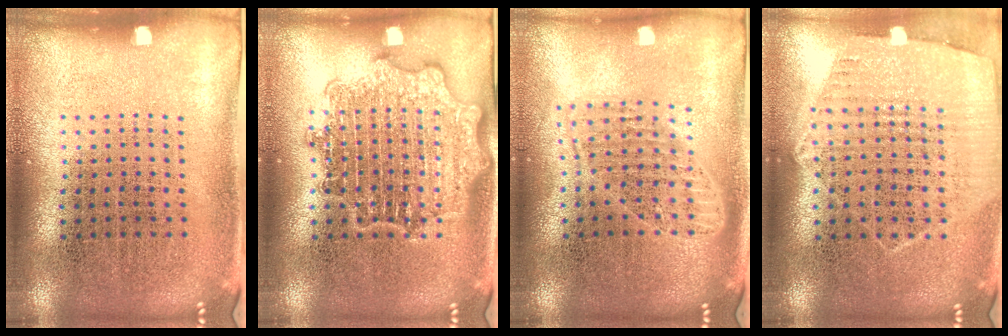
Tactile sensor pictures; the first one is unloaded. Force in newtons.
{"total": 2.8, "press": 2.8, "slide": 0.4}
{"total": 1.7, "press": 1.4, "slide": 0.9}
{"total": 1.2, "press": 1.1, "slide": 0.4}